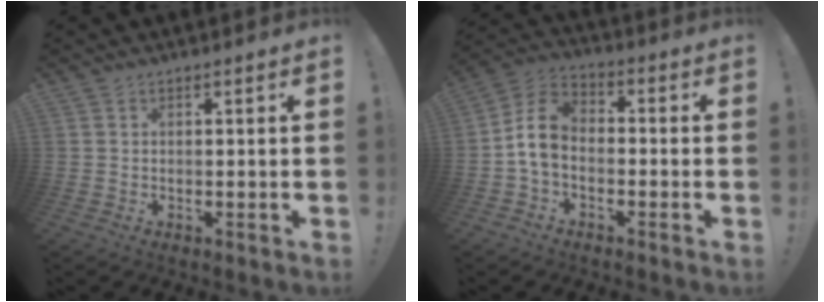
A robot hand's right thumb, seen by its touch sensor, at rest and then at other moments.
{"total": 9.3, "force": [-1.2, 6.3, 6.7], "torque": [-0.126, 0.017, -0.016]}